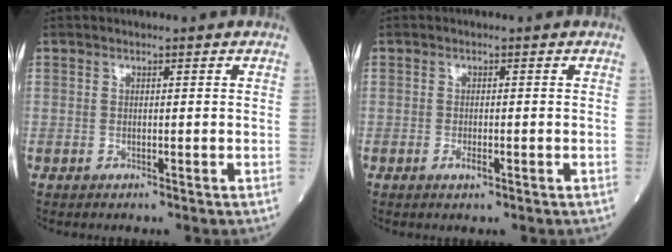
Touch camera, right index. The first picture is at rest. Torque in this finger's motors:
{"motor_torque": [0.32, -0.20, 0.03, 0.00]}